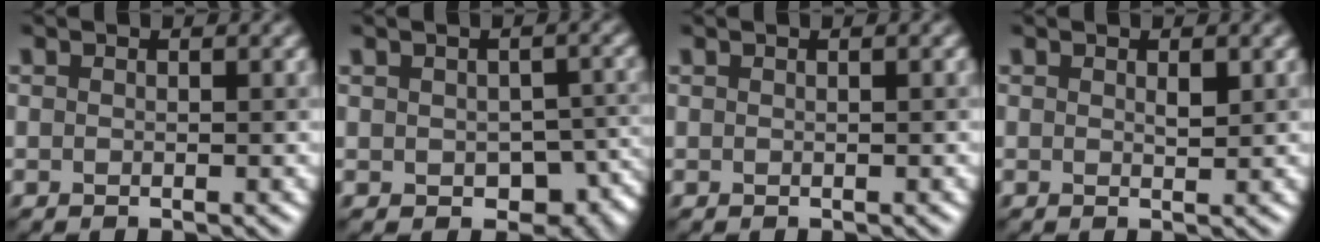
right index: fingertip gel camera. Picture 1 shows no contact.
{"total": 6.1, "force": [-2.0, 4.1, 4.1], "torque": [-0.052, -0.025, -0.017]}
{"total": 0.0}
{"total": 0.9, "force": [0.4, 0.4, 0.8], "torque": [-0.013, 0.000, 0.006]}